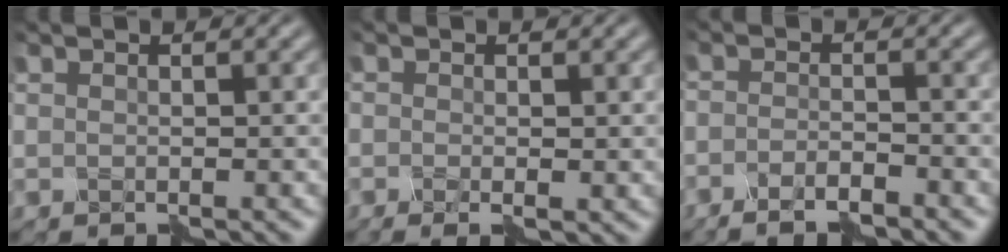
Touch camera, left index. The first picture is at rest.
{"total": 0.9, "force": [-0.5, 0.2, 0.7], "torque": [-0.005, 0.000, -0.010]}
{"total": 2.5, "force": [-2.2, 0.3, 1.2], "torque": [-0.014, 0.003, -0.045]}